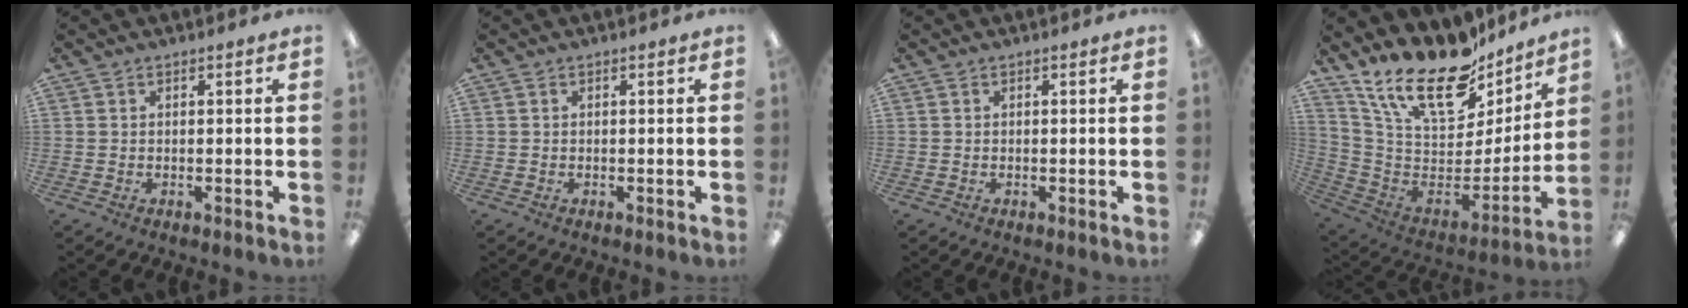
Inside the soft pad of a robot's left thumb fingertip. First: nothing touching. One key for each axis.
{"total": 0.0}
{"total": 0.0}
{"total": 23.8, "fx": 17.9, "fy": 9.5, "fz": 12.5, "tx": -0.214, "ty": -0.130, "tz": 0.314}